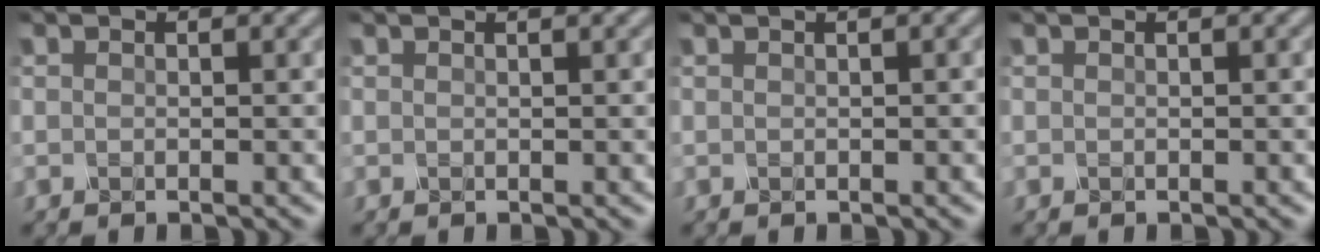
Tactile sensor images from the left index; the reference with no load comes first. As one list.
[{"total": 1.2, "force": [0.8, 0.3, 0.9], "torque": [-0.013, 0.001, 0.004]}, {"total": 1.2, "force": [0.7, 0.1, 0.9], "torque": [-0.020, 0.005, 0.010]}, {"total": 0.0}]